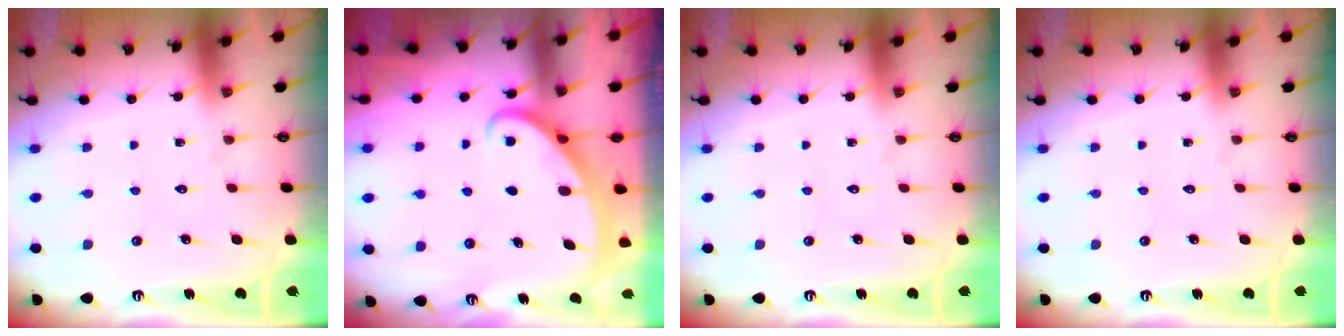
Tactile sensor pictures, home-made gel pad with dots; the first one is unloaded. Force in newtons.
{"total": 2.6, "press": 2.6, "slide": 0.3}
{"total": 0.0}
{"total": 0.0}